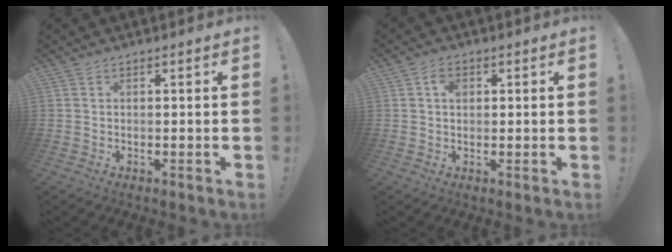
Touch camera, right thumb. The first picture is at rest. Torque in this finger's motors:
{"motor_torque": [0.04, 0.05, 0.16, -0.09, 0.01]}